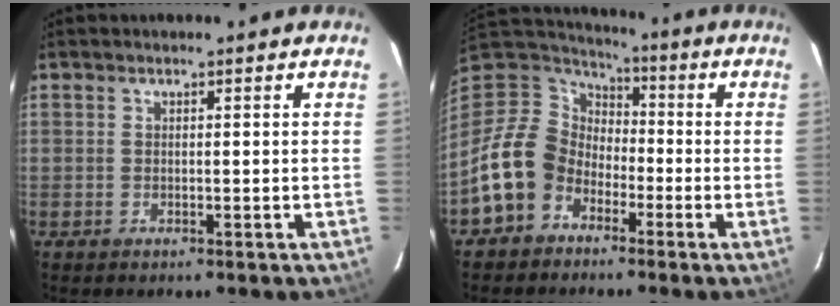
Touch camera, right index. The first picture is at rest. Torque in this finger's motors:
{"motor_torque": [0.10, 0.08, -0.10, -0.21]}